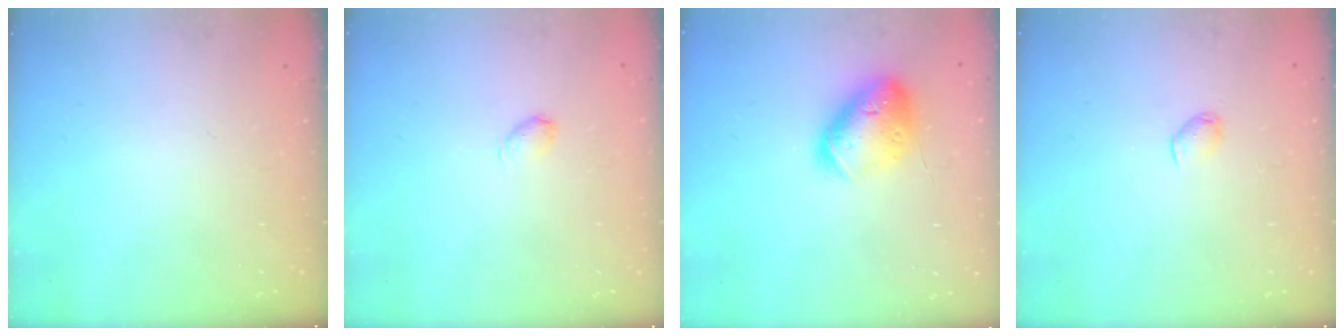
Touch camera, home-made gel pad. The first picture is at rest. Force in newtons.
{"total": 3.1, "press": 3.0, "slide": 0.6}
{"total": 17.1, "press": 16.9, "slide": 2.7}
{"total": 3.0, "press": 3.0, "slide": 0.5}